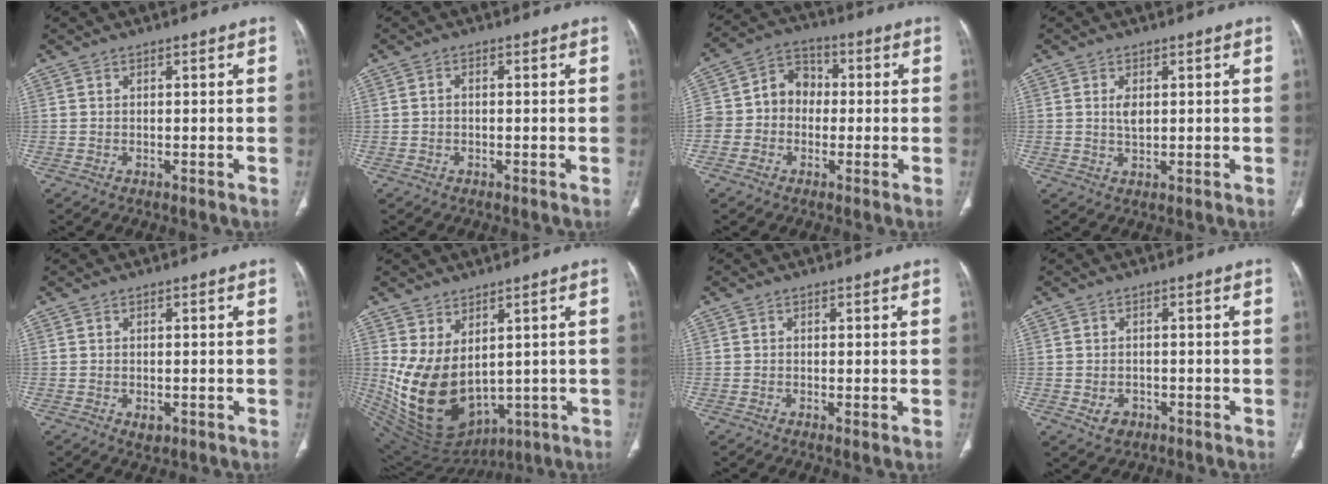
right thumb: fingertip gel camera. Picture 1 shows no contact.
{"total": 1.0, "force": [-0.2, 0.7, 0.6], "torque": [-0.010, 0.004, -0.005]}
{"total": 9.0, "force": [-0.8, 7.9, 4.3], "torque": [-0.050, 0.039, -0.028]}
{"total": 2.7, "force": [0.6, 1.4, 2.2], "torque": [-0.036, -0.005, 0.014]}
{"total": 1.8, "force": [-0.5, 1.2, 1.3], "torque": [-0.013, -0.002, -0.001]}
{"total": 15.4, "force": [1.4, 9.8, 11.8], "torque": [-0.203, -0.031, 0.067]}
{"total": 1.0, "force": [-0.1, 0.2, 0.9], "torque": [-0.022, -0.006, -0.002]}
{"total": 3.1, "force": [-1.1, 2.4, 1.6], "torque": [-0.020, 0.004, -0.008]}